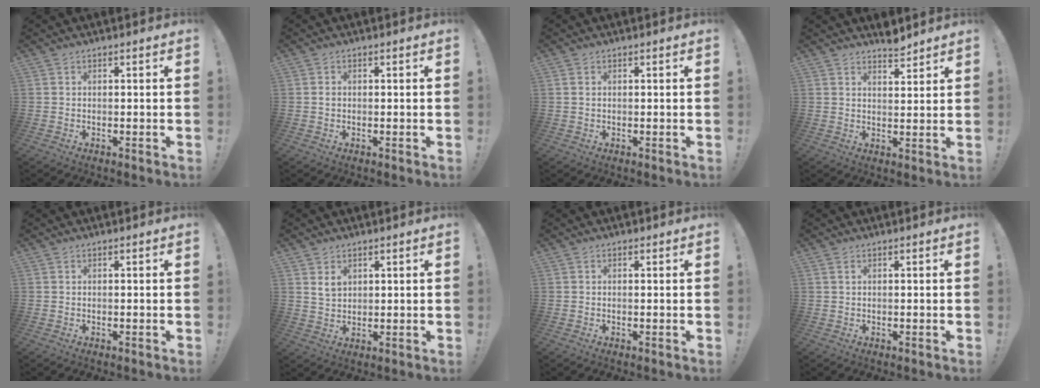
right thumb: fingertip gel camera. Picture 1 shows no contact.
{"total": 0.6, "force": [-0.1, 0.5, 0.2], "torque": [-0.012, 0.006, 0.000]}
{"total": 0.8, "force": [0.3, 0.6, 0.4], "torque": [-0.009, 0.003, 0.006]}
{"total": 4.1, "force": [3.9, 0.8, 1.1], "torque": [0.001, -0.033, 0.066]}
{"total": 0.0}
{"total": 4.5, "force": [2.2, 3.2, 2.2], "torque": [-0.029, -0.005, 0.040]}
{"total": 0.0}
{"total": 0.8, "force": [0.4, 0.4, 0.6], "torque": [-0.017, 0.003, 0.008]}